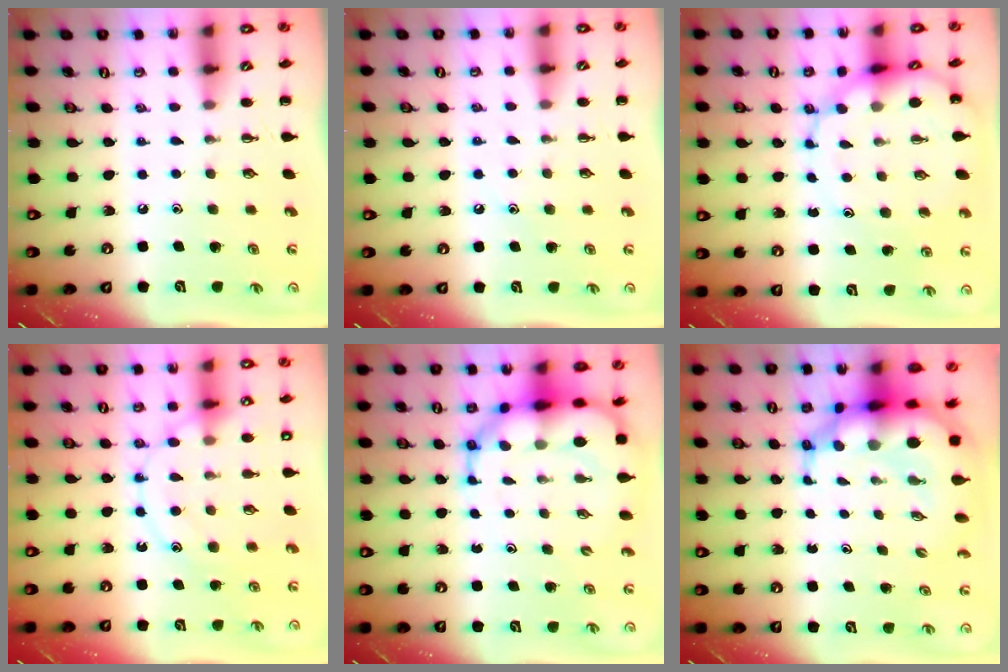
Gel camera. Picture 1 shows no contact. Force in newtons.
{"total": 6.8, "press": 6.6, "slide": 1.8}
{"total": 11.1, "press": 10.9, "slide": 2.1}
{"total": 13.8, "press": 13.8, "slide": 0.9}
{"total": 11.5, "press": 11.0, "slide": 3.4}
{"total": 10.9, "press": 10.5, "slide": 2.7}